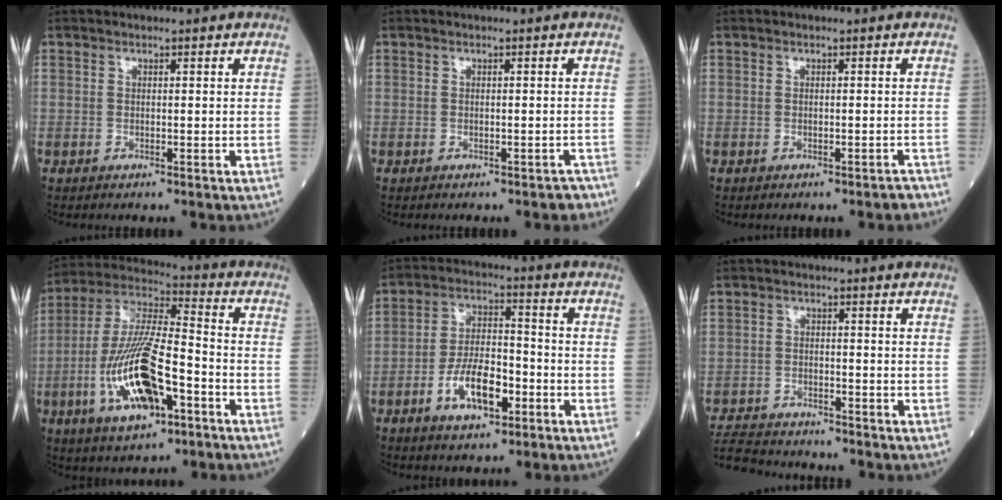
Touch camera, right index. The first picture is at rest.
{"total": 2.3, "force": [-1.9, 0.9, 1.0], "torque": [-0.006, -0.001, -0.018]}
{"total": 1.2, "force": [-1.1, 0.2, 0.5], "torque": [-0.009, -0.002, -0.011]}
{"total": 16.6, "force": [-5.7, 4.8, 14.9], "torque": [-0.305, -0.005, -0.101]}
{"total": 9.3, "force": [-4.0, 3.7, 7.6], "torque": [-0.145, 0.007, -0.071]}
{"total": 7.7, "force": [-7.4, 1.7, 1.0], "torque": [-0.020, -0.007, -0.130]}